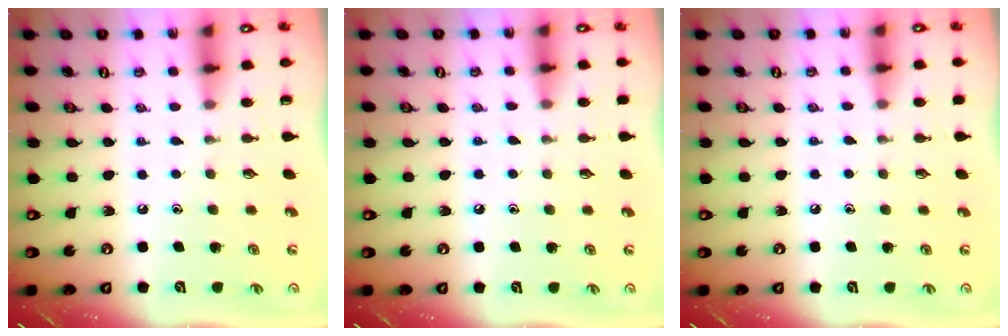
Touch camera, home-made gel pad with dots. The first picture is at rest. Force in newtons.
{"total": 5.4, "press": 5.4, "slide": 0.8}
{"total": 2.9, "press": 2.9, "slide": 0.5}